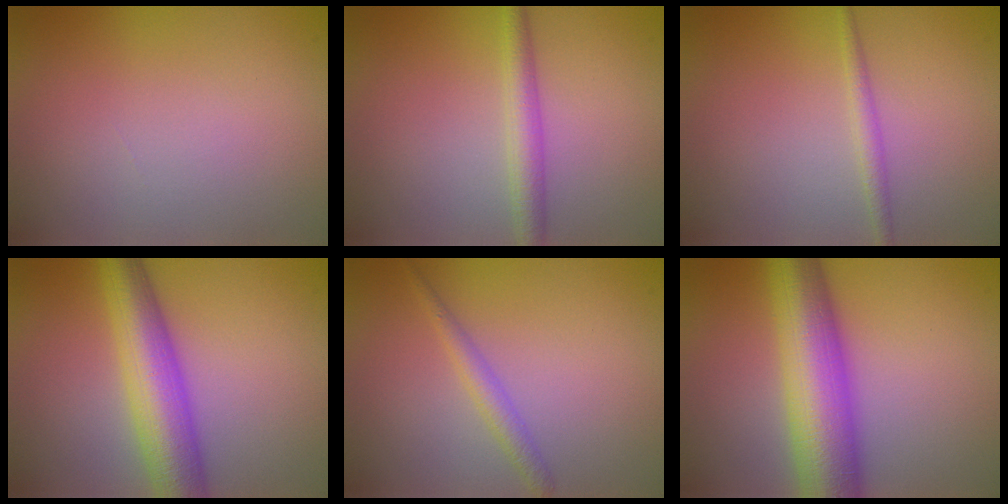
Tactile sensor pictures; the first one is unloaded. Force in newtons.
{"total": 2.5, "press": 2.5, "slide": 0.1}
{"total": 1.3, "press": 1.3, "slide": 0.1}
{"total": 7.5, "press": 7.5, "slide": 0.1}
{"total": 1.6, "press": 1.6, "slide": 0.0}
{"total": 10.3, "press": 10.3, "slide": 0.1}